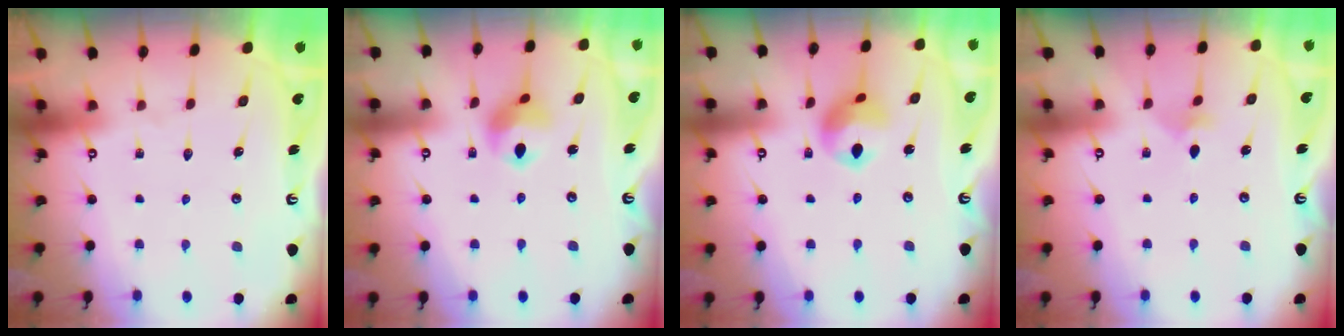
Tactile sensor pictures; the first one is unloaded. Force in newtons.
{"total": 9.0, "press": 8.9, "slide": 1.1}
{"total": 9.6, "press": 9.6, "slide": 0.7}
{"total": 2.6, "press": 2.6, "slide": 0.6}